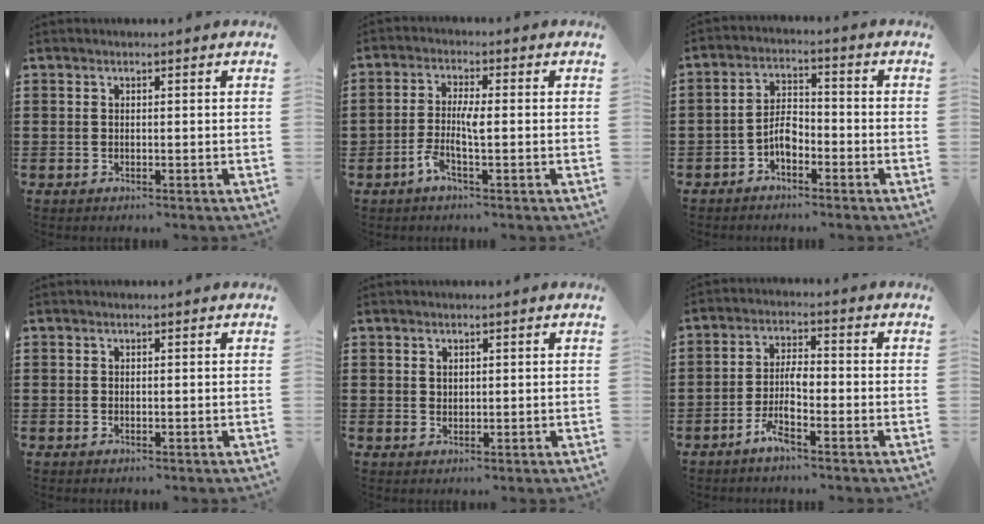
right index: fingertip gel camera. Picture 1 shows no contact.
{"total": 4.2, "force": [-1.4, 0.9, 3.8], "torque": [-0.086, -0.004, -0.033]}
{"total": 4.5, "force": [-2.3, 2.3, 3.1], "torque": [-0.070, 0.005, -0.048]}
{"total": 0.0}
{"total": 1.3, "force": [1.0, 0.8, 0.3], "torque": [-0.006, 0.002, 0.019]}
{"total": 5.1, "force": [-2.4, 1.5, 4.2], "torque": [-0.093, 0.005, -0.051]}